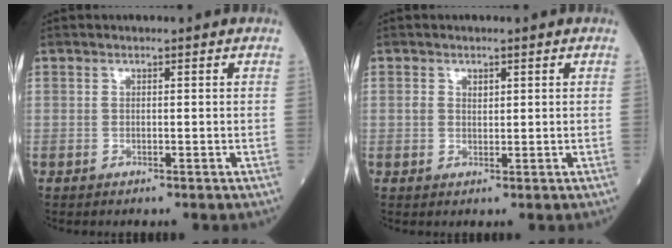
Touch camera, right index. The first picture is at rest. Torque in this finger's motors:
{"motor_torque": [-0.13, -0.11, -0.02, 0.00]}